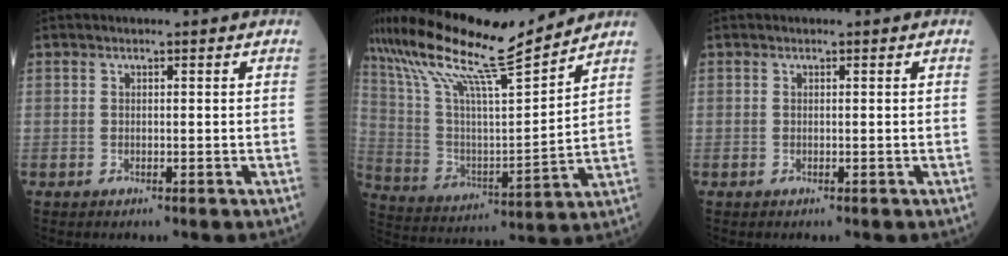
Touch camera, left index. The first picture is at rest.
{"total": 19.0, "force": [16.3, 0.3, 9.8], "torque": [-0.197, 0.011, 0.290]}
{"total": 0.0}